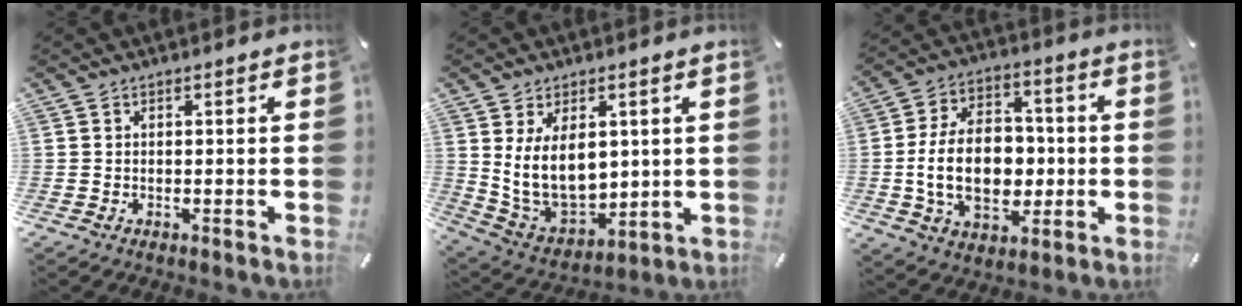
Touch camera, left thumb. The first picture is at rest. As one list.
[{"total": 13.5, "force": [3.3, 9.3, 9.2], "torque": [-0.185, -0.030, 0.064]}, {"total": 18.0, "force": [-1.8, 12.3, 13.1], "torque": [-0.251, 0.007, -0.031]}]